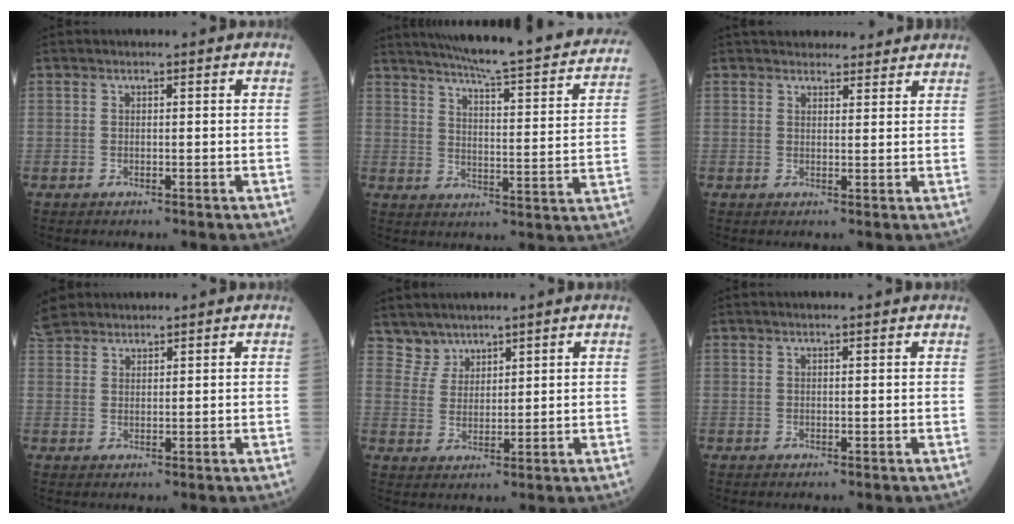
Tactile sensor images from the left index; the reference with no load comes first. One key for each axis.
{"total": 26.1, "fx": 23.0, "fy": 2.1, "fz": 12.1, "tx": -0.177, "ty": -0.046, "tz": 0.286}
{"total": 7.9, "fx": 7.2, "fy": 2.6, "fz": 2.1, "tx": -0.014, "ty": 0.016, "tz": 0.089}
{"total": 6.2, "fx": 5.7, "fy": 2.0, "fz": 1.2, "tx": -0.032, "ty": 0.024, "tz": 0.117}
{"total": 3.5, "fx": 3.1, "fy": 1.4, "fz": -0.7, "tx": 0.013, "ty": 0.009, "tz": 0.066}
{"total": 1.9, "fx": 1.8, "fy": -0.1, "fz": 0.7, "tx": -0.006, "ty": 0.012, "tz": 0.025}